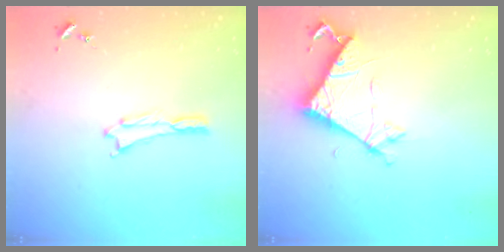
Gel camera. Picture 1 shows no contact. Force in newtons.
{"total": 6.9, "press": 6.9, "slide": 0.5}